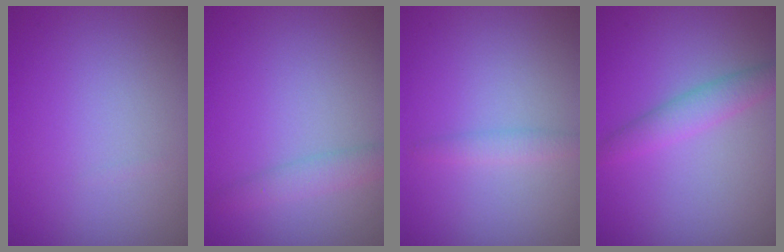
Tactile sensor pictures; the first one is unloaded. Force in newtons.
{"total": 1.8, "press": 1.8, "slide": 0.0}
{"total": 1.3, "press": 1.3, "slide": 0.0}
{"total": 2.5, "press": 2.5, "slide": 0.0}